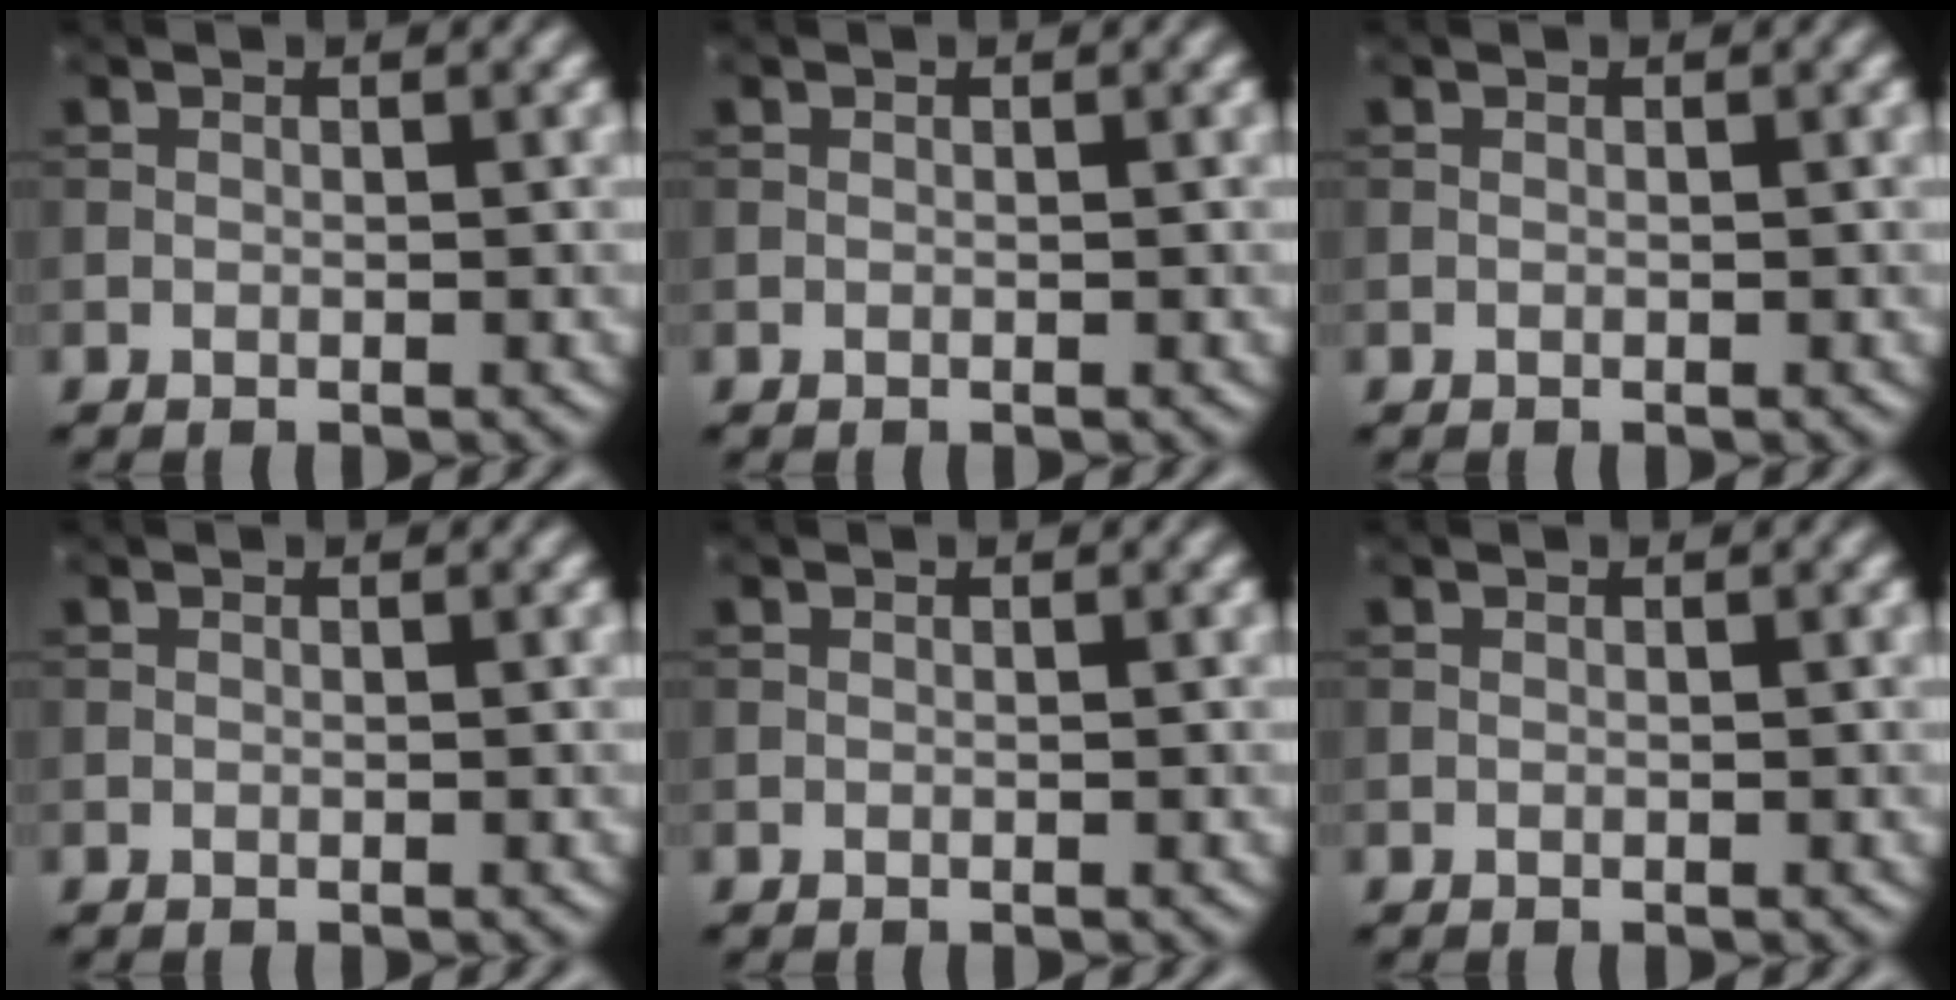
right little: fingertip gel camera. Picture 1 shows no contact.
{"total": 0.0}
{"total": 0.0}
{"total": 0.0}
{"total": 0.0}
{"total": 0.0}